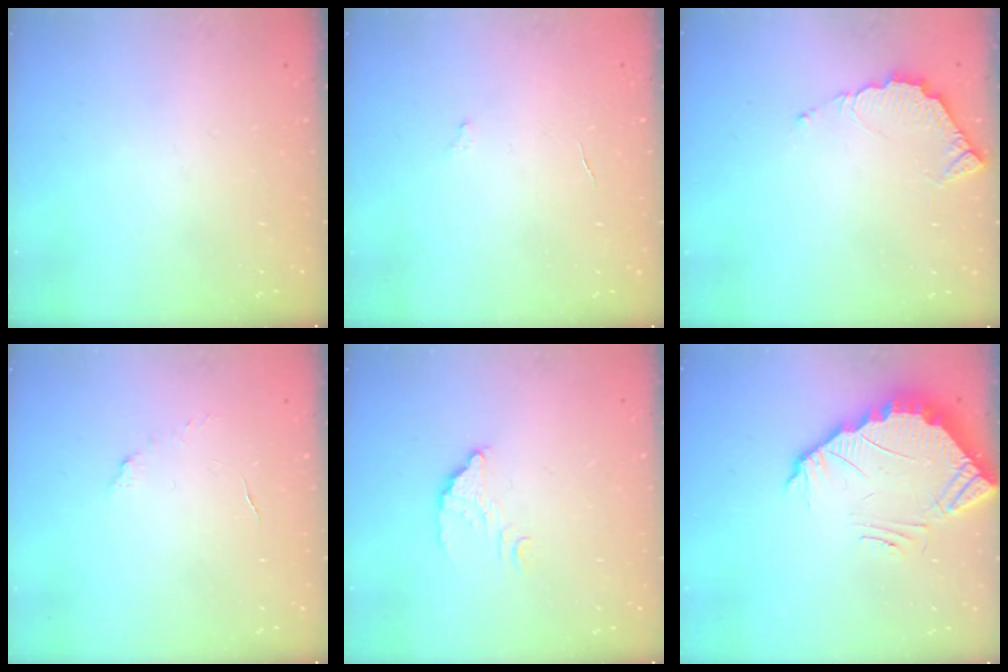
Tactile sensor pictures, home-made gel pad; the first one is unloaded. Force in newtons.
{"total": 2.6, "press": 2.6, "slide": 0.2}
{"total": 4.6, "press": 4.5, "slide": 0.2}
{"total": 3.8, "press": 3.8, "slide": 0.4}
{"total": 3.3, "press": 3.3, "slide": 0.0}
{"total": 4.6, "press": 4.6, "slide": 0.3}